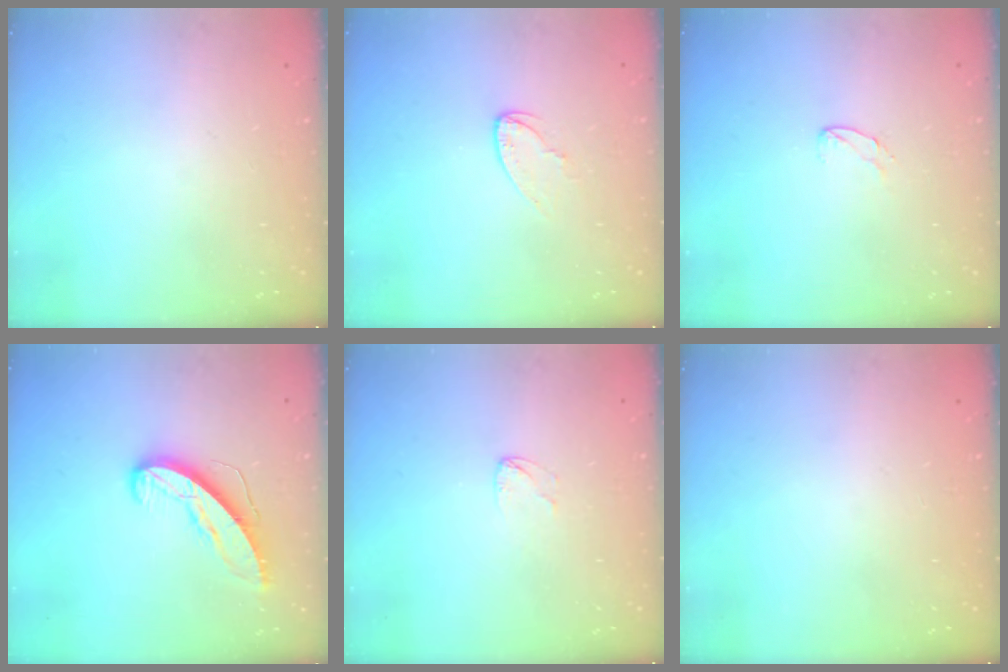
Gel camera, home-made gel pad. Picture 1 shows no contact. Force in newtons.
{"total": 4.7, "press": 4.7, "slide": 0.4}
{"total": 3.8, "press": 3.7, "slide": 0.3}
{"total": 9.9, "press": 9.8, "slide": 0.8}
{"total": 2.5, "press": 2.5, "slide": 0.2}
{"total": 0.0}